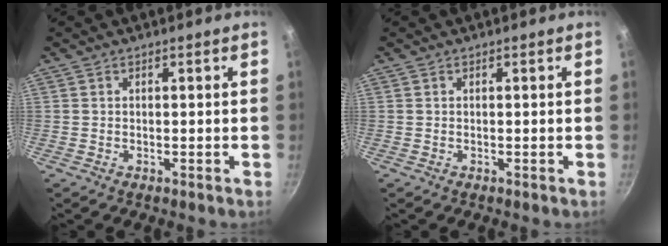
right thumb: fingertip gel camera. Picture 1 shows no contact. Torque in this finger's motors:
{"motor_torque": [0.11, 0.10, 0.12, -0.19, 0.00]}